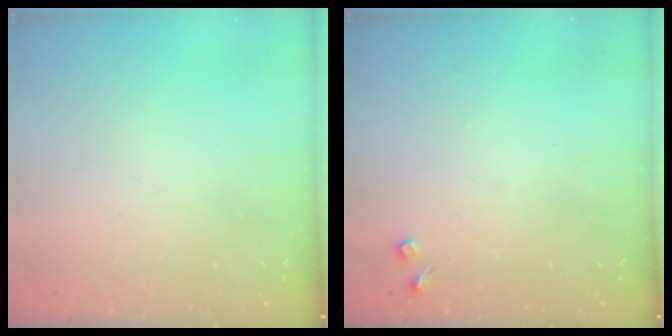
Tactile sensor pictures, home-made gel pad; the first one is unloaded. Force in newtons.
{"total": 2.7, "press": 2.7, "slide": 0.4}